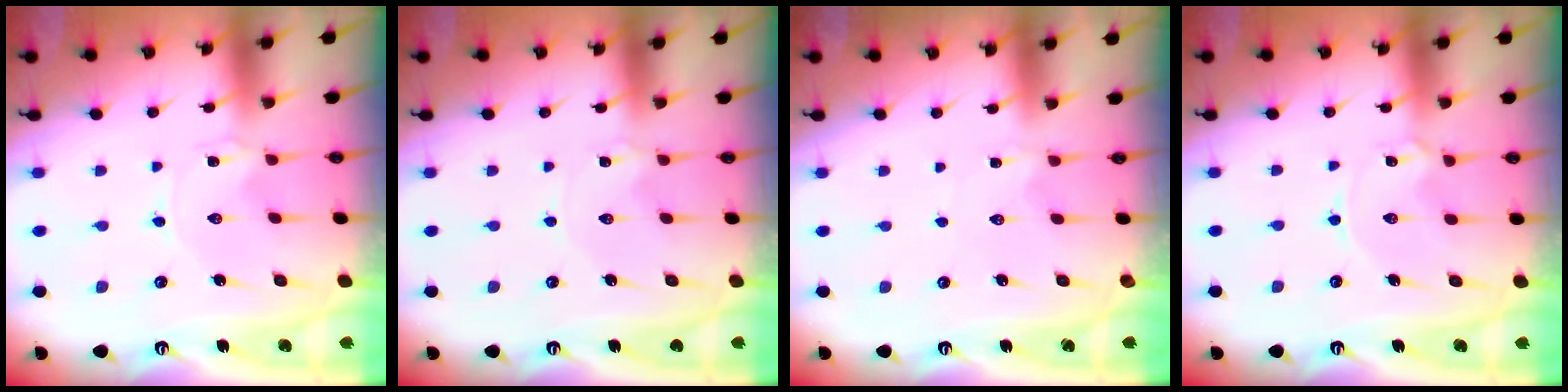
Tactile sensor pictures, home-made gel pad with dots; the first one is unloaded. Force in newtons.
{"total": 2.0, "press": 2.0, "slide": 0.3}
{"total": 2.2, "press": 2.2, "slide": 0.3}
{"total": 1.4, "press": 1.3, "slide": 0.1}